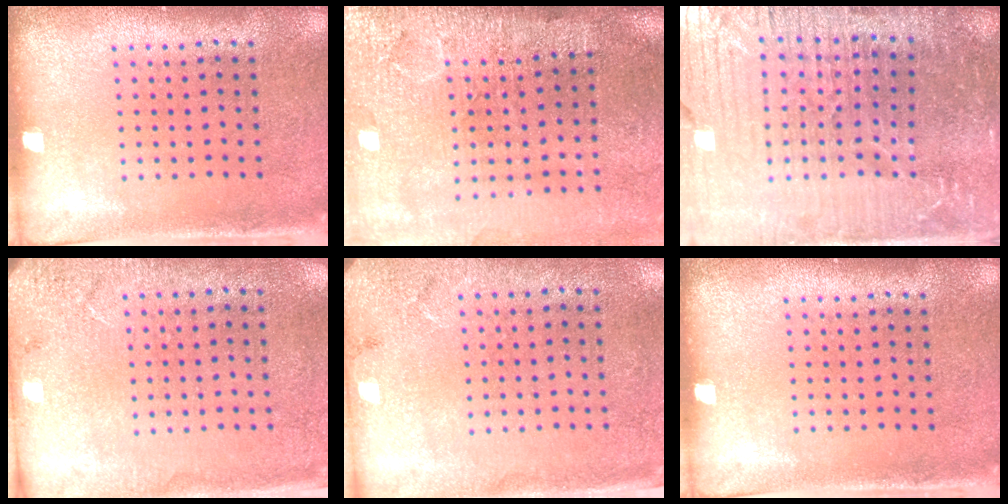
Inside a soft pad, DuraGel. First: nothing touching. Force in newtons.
{"total": 4.6, "press": 3.7, "slide": 2.8}
{"total": 5.8, "press": 5.2, "slide": 2.6}
{"total": 2.7, "press": 2.3, "slide": 1.3}
{"total": 2.7, "press": 2.2, "slide": 1.6}
{"total": 0.0}